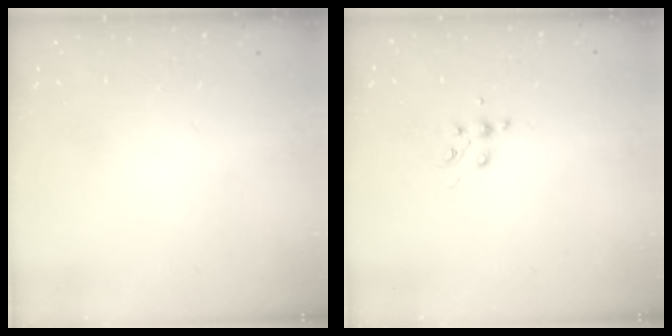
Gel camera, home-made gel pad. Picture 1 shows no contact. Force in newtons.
{"total": 5.5, "press": 5.5, "slide": 0.6}